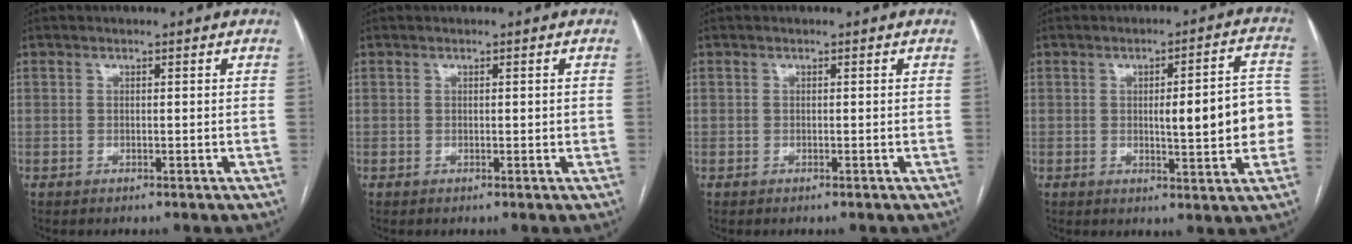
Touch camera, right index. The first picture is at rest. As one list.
[{"total": 0.8, "force": [0.1, 0.3, 0.7], "torque": [-0.011, 0.000, 0.002]}, {"total": 0.0}, {"total": 10.5, "force": [-0.6, 2.2, 10.3], "torque": [-0.126, 0.021, -0.005]}]